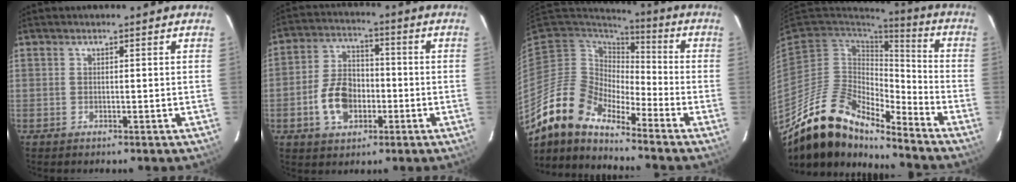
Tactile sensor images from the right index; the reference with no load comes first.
{"total": 10.0, "force": [-3.1, 6.8, 6.6], "torque": [-0.136, 0.018, -0.048]}
{"total": 11.7, "force": [-10.3, 3.8, 4.1], "torque": [-0.073, 0.003, -0.210]}
{"total": 17.1, "force": [-14.4, 5.6, 7.2], "torque": [-0.132, -0.005, -0.268]}